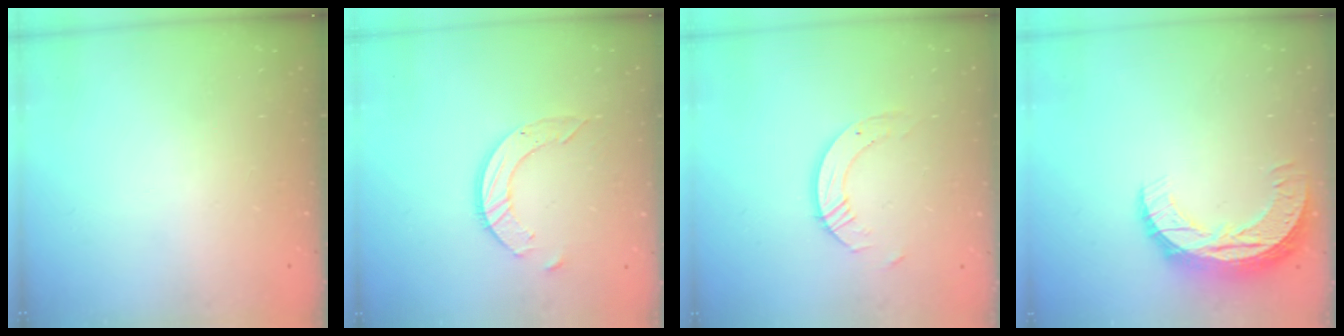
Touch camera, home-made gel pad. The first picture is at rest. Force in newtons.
{"total": 7.9, "press": 7.8, "slide": 0.7}
{"total": 6.3, "press": 6.3, "slide": 0.5}
{"total": 10.7, "press": 10.7, "slide": 0.8}